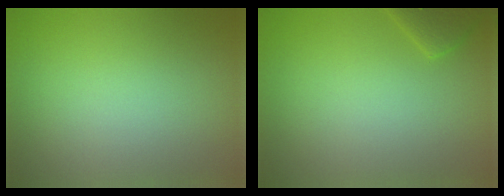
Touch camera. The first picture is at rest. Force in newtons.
{"total": 1.8, "press": 1.8, "slide": 0.1}